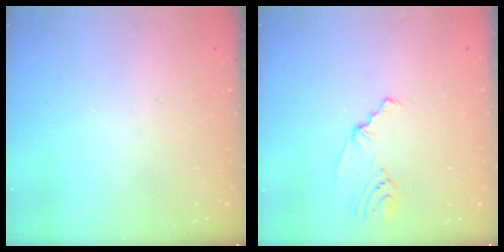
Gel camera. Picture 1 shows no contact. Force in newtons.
{"total": 2.3, "press": 1.9, "slide": 1.4}